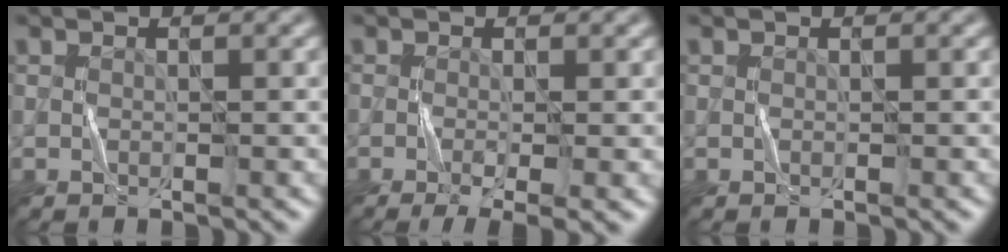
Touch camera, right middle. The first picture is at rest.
{"total": 4.0, "force": [-1.7, 0.9, 3.5], "torque": [-0.057, -0.006, -0.024]}
{"total": 0.0}